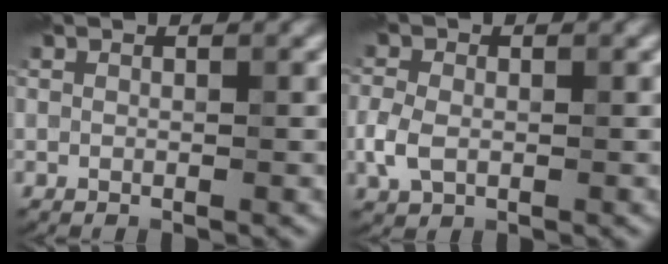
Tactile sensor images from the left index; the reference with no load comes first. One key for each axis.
{"total": 2.8, "fx": -0.6, "fy": 2.1, "fz": 1.9, "tx": -0.045, "ty": -0.002, "tz": -0.015}